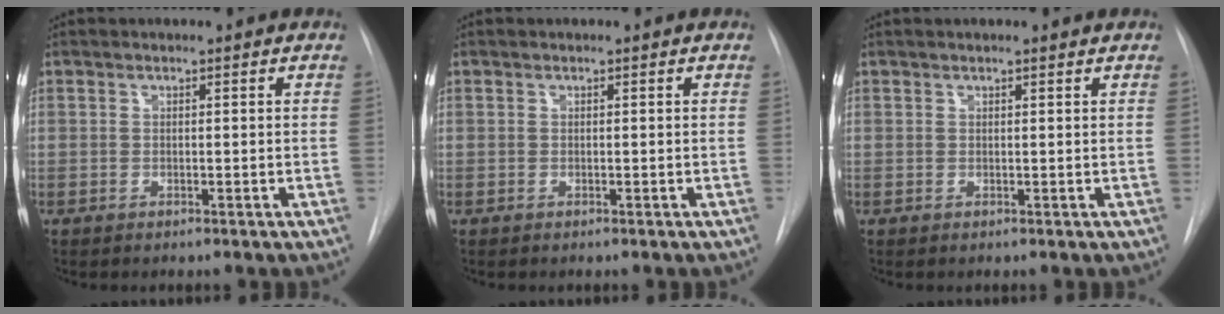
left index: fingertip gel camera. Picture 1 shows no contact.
{"total": 0.0}
{"total": 1.5, "force": [1.3, 0.0, 0.6], "torque": [-0.010, 0.009, 0.015]}